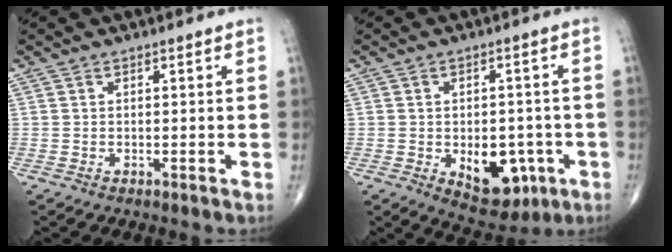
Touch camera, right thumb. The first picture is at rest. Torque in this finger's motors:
{"motor_torque": [3.30, 1.71, 0.47, -0.66, 0.06]}